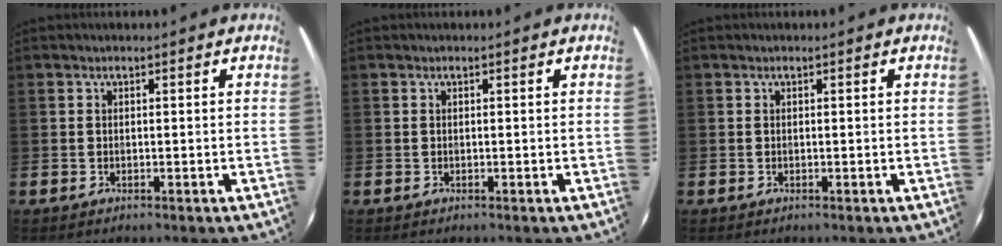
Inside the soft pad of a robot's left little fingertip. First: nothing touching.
{"total": 0.0}
{"total": 0.0}